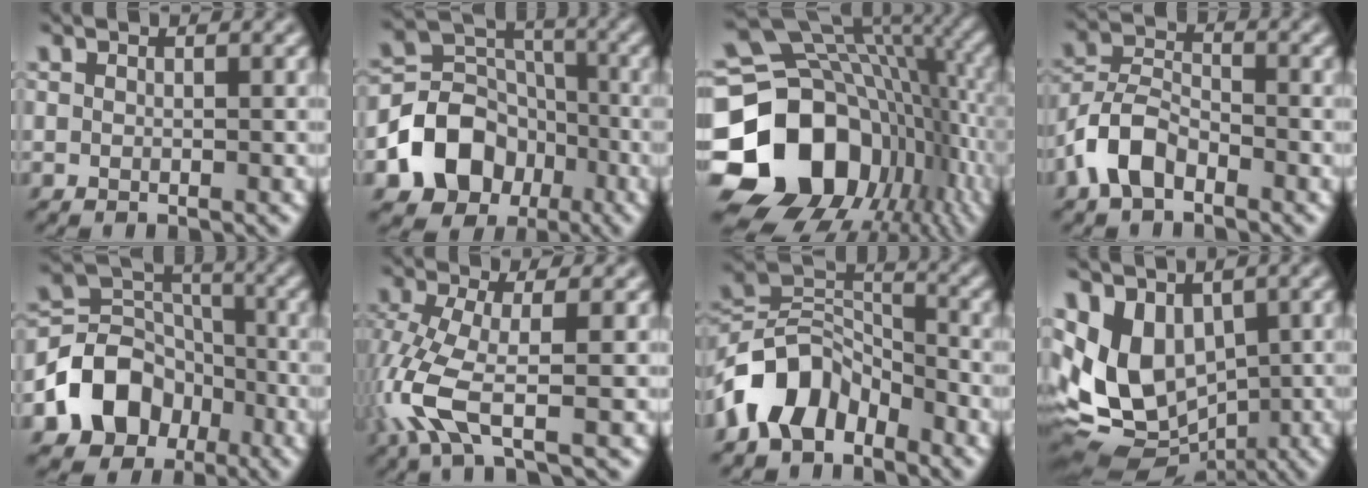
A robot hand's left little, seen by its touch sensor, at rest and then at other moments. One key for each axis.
{"total": 8.9, "fx": -3.8, "fy": 7.0, "fz": 4.0, "tx": -0.060, "ty": 0.002, "tz": -0.078}
{"total": 18.7, "fx": -4.1, "fy": 14.7, "fz": 10.8, "tx": -0.221, "ty": -0.013, "tz": -0.061}
{"total": 4.8, "fx": -2.9, "fy": 2.6, "fz": 2.7, "tx": -0.057, "ty": 0.008, "tz": -0.066}
{"total": 8.1, "fx": -3.6, "fy": 6.3, "fz": 3.6, "tx": -0.053, "ty": 0.002, "tz": -0.076}
{"total": 6.3, "fx": -2.5, "fy": 1.7, "fz": 5.5, "tx": -0.148, "ty": -0.009, "tz": -0.059}
{"total": 7.1, "fx": -4.5, "fy": 4.3, "fz": 3.4, "tx": -0.052, "ty": 0.010, "tz": -0.098}
{"total": 10.6, "fx": -0.5, "fy": 8.2, "fz": 6.7, "tx": -0.126, "ty": -0.004, "tz": 0.024}